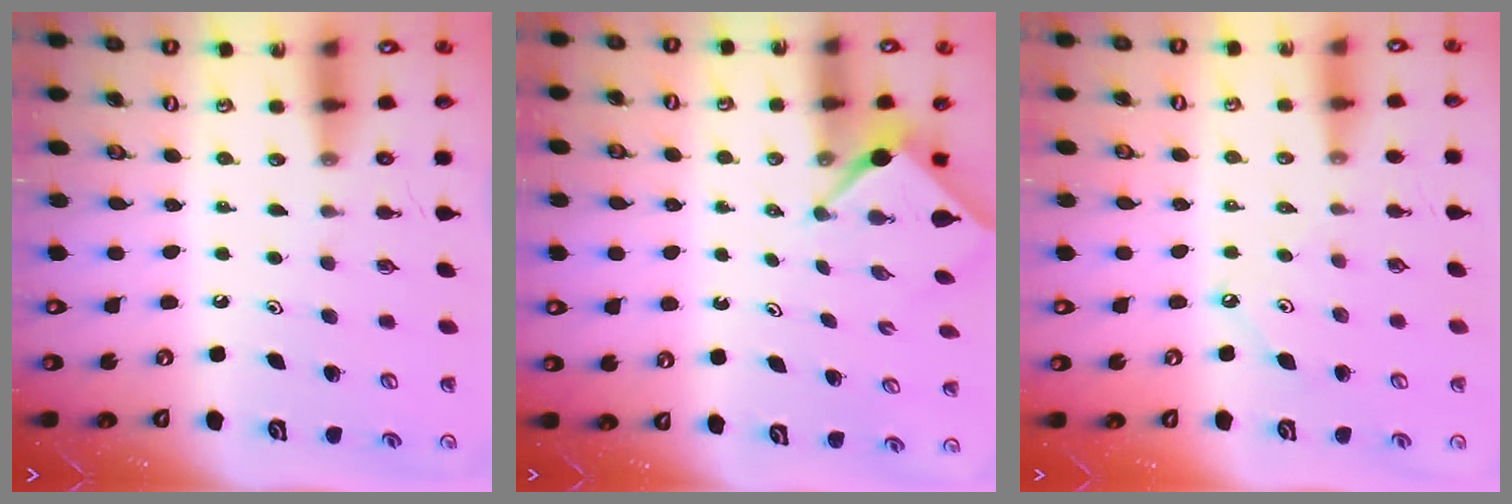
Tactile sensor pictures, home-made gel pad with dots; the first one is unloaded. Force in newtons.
{"total": 2.4, "press": 2.4, "slide": 0.3}
{"total": 3.3, "press": 3.3, "slide": 0.3}